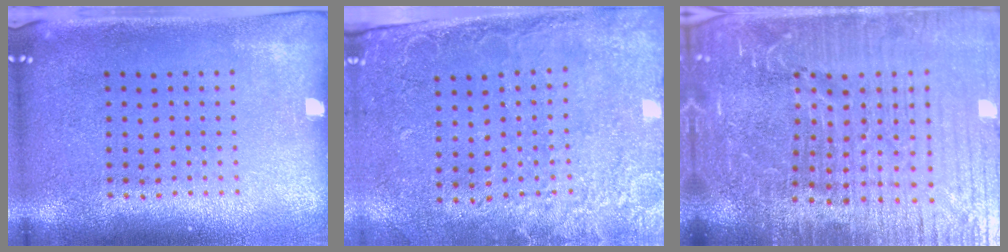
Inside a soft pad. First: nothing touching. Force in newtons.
{"total": 2.6, "press": 2.1, "slide": 1.5}
{"total": 7.1, "press": 6.2, "slide": 3.5}